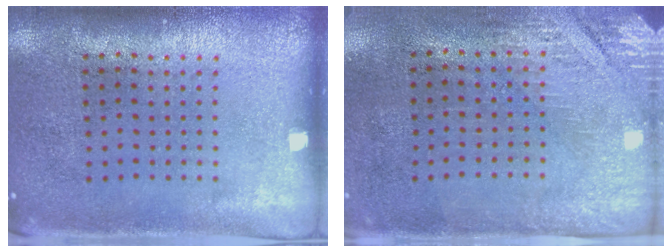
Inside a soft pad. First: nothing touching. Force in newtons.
{"total": 2.9, "press": 2.5, "slide": 1.4}